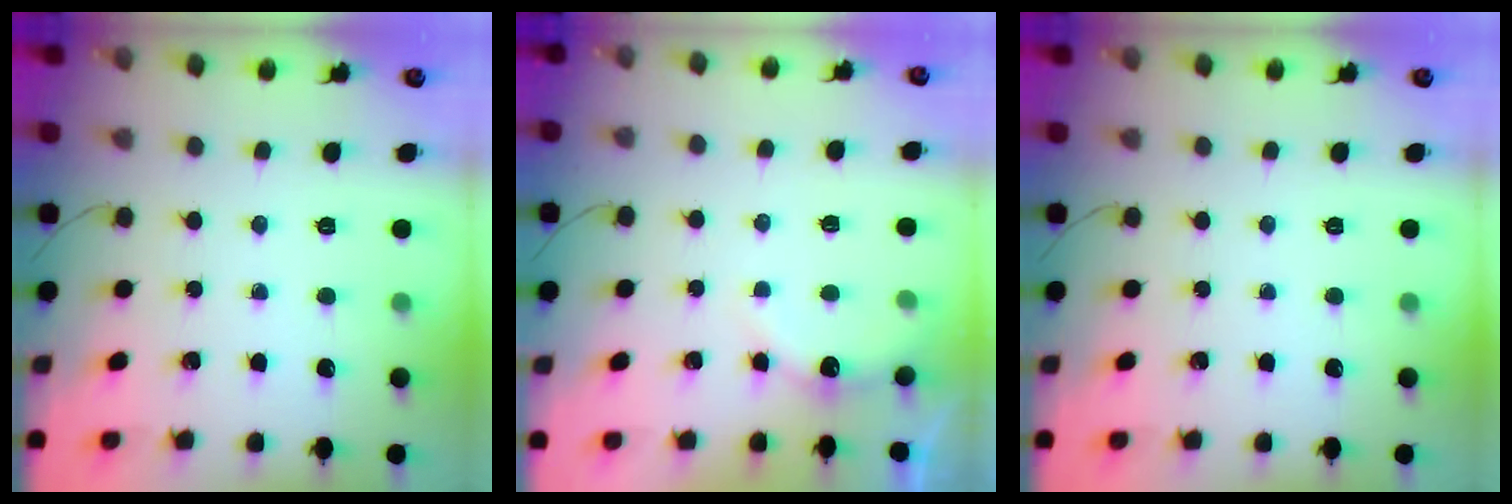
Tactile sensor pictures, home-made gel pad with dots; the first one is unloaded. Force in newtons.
{"total": 6.8, "press": 6.6, "slide": 1.3}
{"total": 0.0}